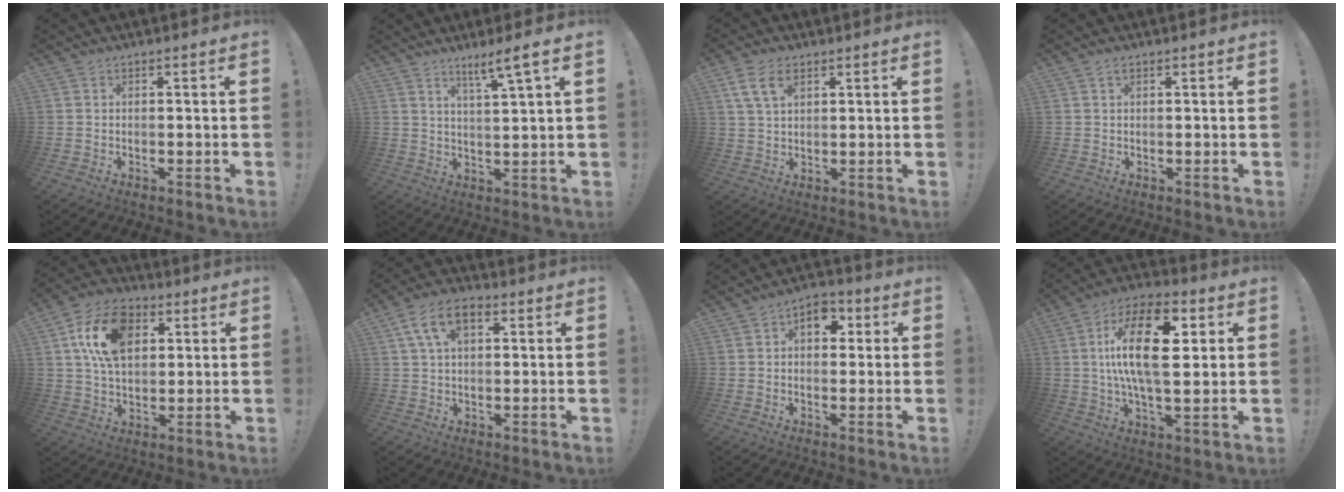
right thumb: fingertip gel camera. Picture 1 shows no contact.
{"total": 6.2, "force": [4.2, -0.5, 4.6], "torque": [-0.069, -0.025, 0.063]}
{"total": 7.4, "force": [3.6, 4.1, 5.1], "torque": [-0.089, -0.003, 0.070]}
{"total": 1.1, "force": [0.7, 0.7, 0.4], "torque": [-0.001, -0.001, 0.012]}
{"total": 16.8, "force": [5.6, 11.3, 11.1], "torque": [-0.189, -0.002, 0.104]}
{"total": 10.1, "force": [3.7, 5.6, 7.6], "torque": [-0.138, 0.009, 0.068]}
{"total": 6.5, "force": [1.7, 4.7, 4.2], "torque": [-0.048, 0.000, 0.026]}
{"total": 20.2, "force": [3.9, 9.0, 17.7], "torque": [-0.310, 0.000, 0.053]}